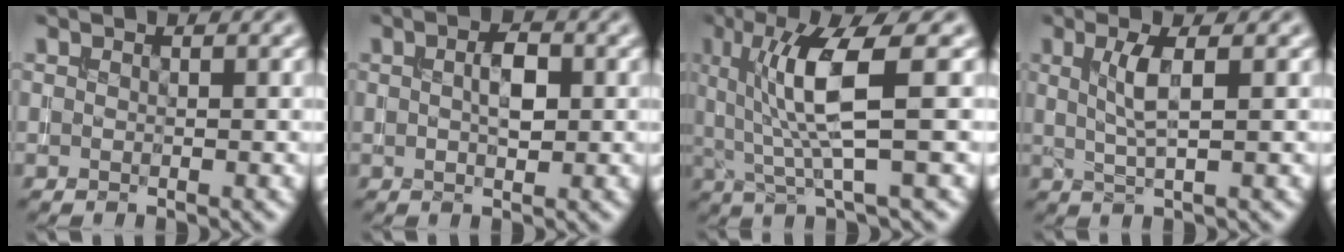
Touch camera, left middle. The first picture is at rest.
{"total": 2.5, "force": [0.4, 1.1, 2.1], "torque": [-0.042, 0.006, 0.007]}
{"total": 6.7, "force": [1.0, 1.1, 6.5], "torque": [-0.130, -0.001, 0.024]}
{"total": 2.8, "force": [0.7, 0.6, 2.6], "torque": [-0.053, 0.001, 0.016]}